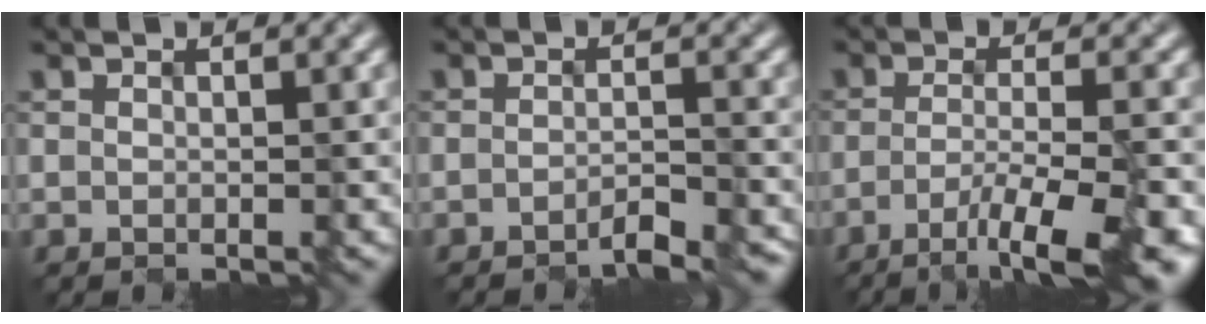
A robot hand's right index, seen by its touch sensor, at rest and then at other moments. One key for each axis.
{"total": 2.6, "fx": -2.2, "fy": 0.5, "fz": 1.3, "tx": -0.020, "ty": -0.002, "tz": -0.038}
{"total": 7.1, "fx": -3.7, "fy": 1.4, "fz": 5.9, "tx": -0.082, "ty": -0.004, "tz": -0.061}